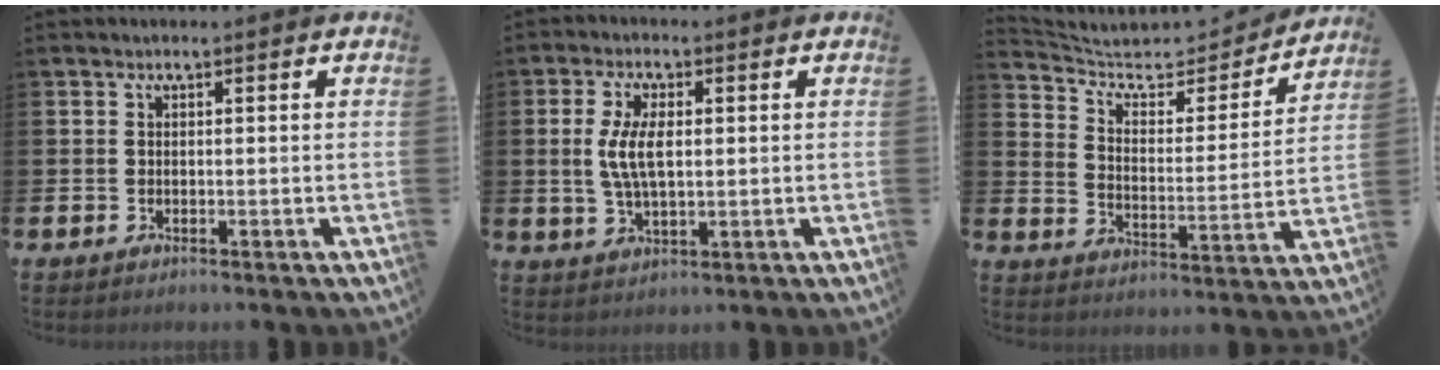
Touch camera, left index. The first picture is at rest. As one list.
[{"total": 5.7, "force": [0.9, 2.6, 5.0], "torque": [-0.104, 0.005, 0.011]}, {"total": 6.5, "force": [5.7, 2.5, 2.0], "torque": [-0.063, -0.049, 0.090]}]